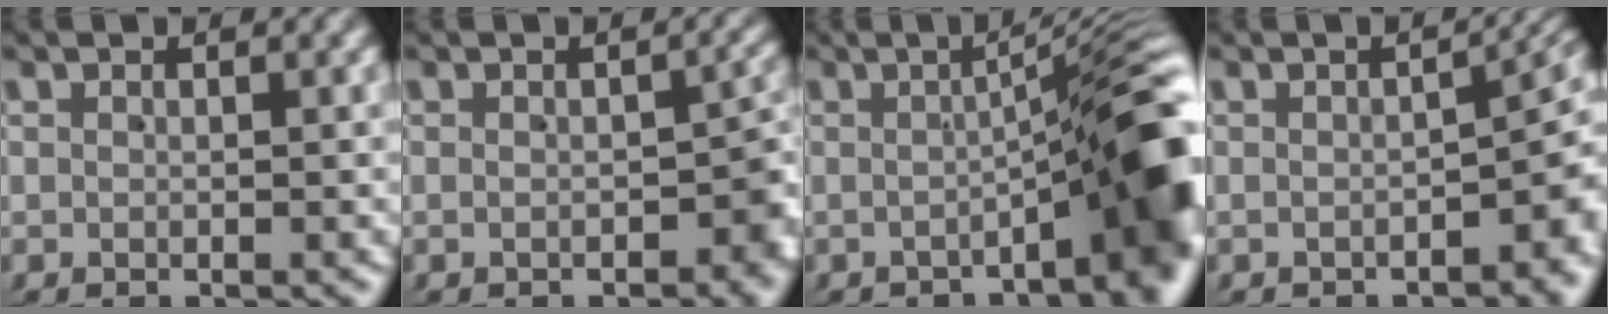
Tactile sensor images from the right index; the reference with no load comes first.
{"total": 2.9, "force": [-1.2, 1.6, 2.2], "torque": [-0.016, -0.004, -0.018]}
{"total": 9.5, "force": [-2.9, 2.6, 8.7], "torque": [-0.088, 0.017, -0.048]}
{"total": 3.8, "force": [-1.0, 1.4, 3.4], "torque": [-0.031, 0.010, -0.021]}